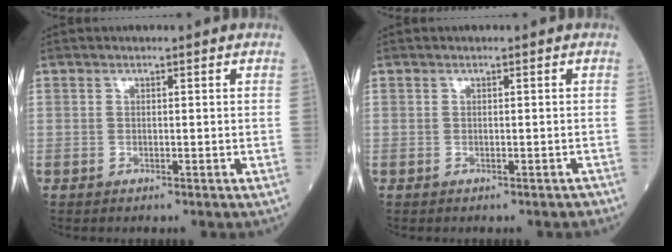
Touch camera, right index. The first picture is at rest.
{"total": 1.1, "force": [-0.9, 0.4, 0.4], "torque": [-0.006, -0.001, -0.010]}